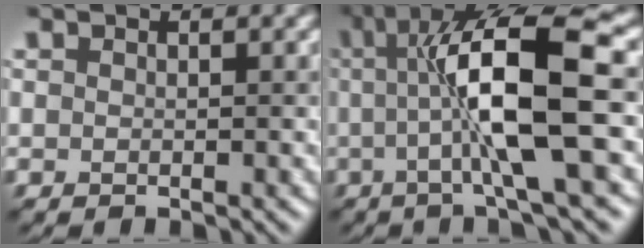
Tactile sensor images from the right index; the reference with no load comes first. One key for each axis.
{"total": 10.6, "fx": 0.3, "fy": 2.1, "fz": 10.4, "tx": -0.162, "ty": 0.009, "tz": 0.008}